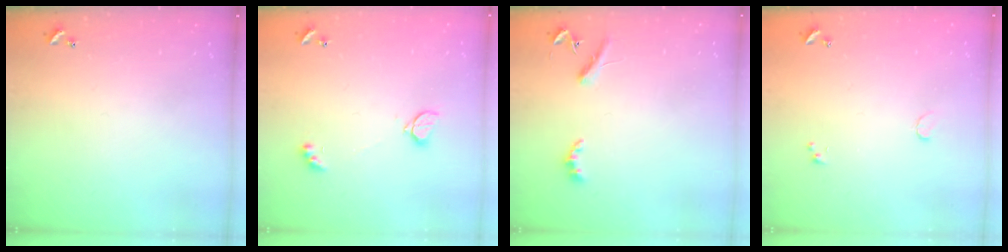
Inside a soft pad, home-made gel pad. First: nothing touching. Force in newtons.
{"total": 2.4, "press": 2.3, "slide": 0.8}
{"total": 3.1, "press": 3.0, "slide": 0.6}
{"total": 0.5, "press": 0.4, "slide": 0.3}